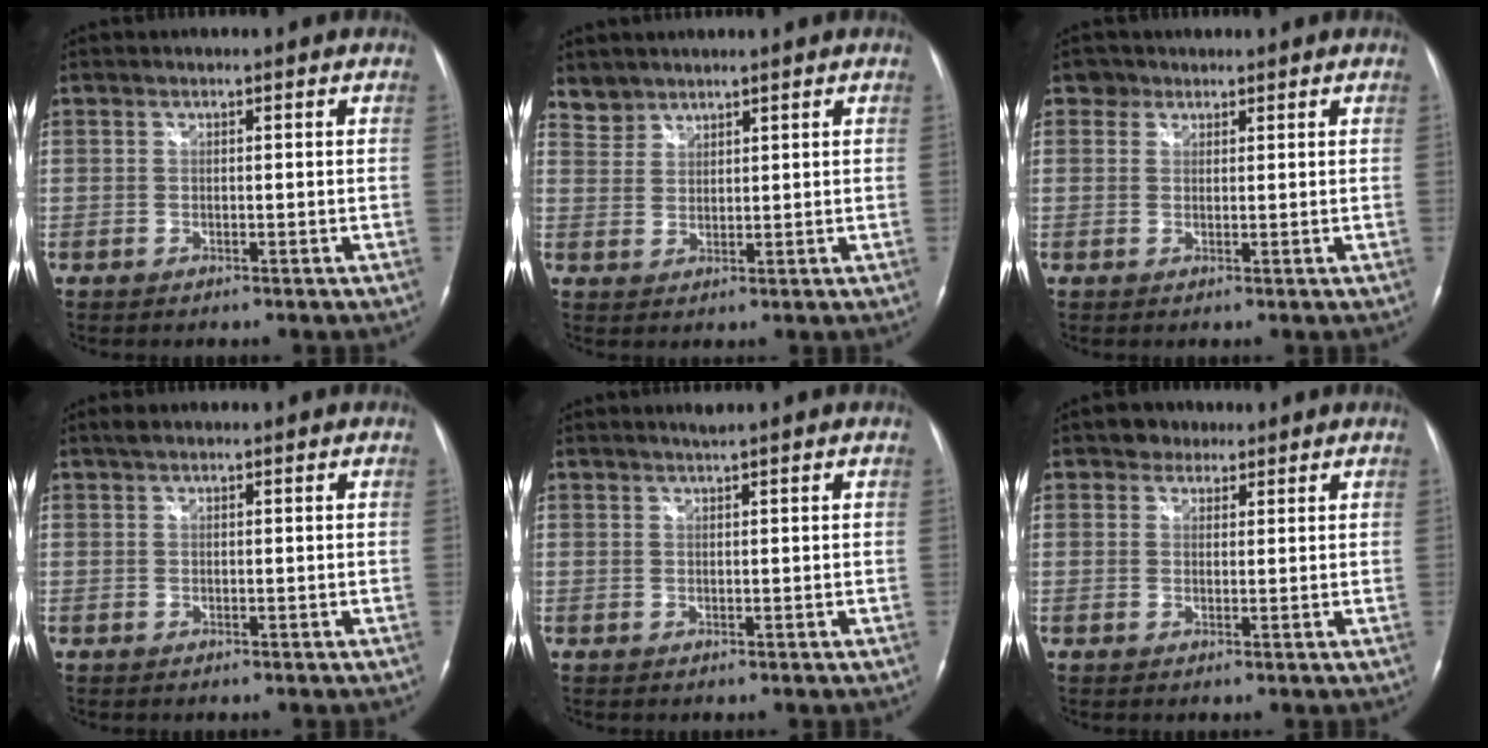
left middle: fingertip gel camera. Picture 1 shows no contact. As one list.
[{"total": 2.9, "force": [2.6, 1.3, -0.6], "torque": [0.015, 0.010, 0.051]}, {"total": 1.9, "force": [1.3, 1.4, -0.1], "torque": [0.007, 0.005, 0.015]}, {"total": 0.9, "force": [0.7, 0.3, 0.5], "torque": [-0.013, 0.015, 0.013]}, {"total": 0.9, "force": [0.8, -0.3, 0.3], "torque": [-0.011, -0.001, 0.018]}, {"total": 2.8, "force": [1.9, 1.9, 0.5], "torque": [-0.010, 0.009, 0.028]}]